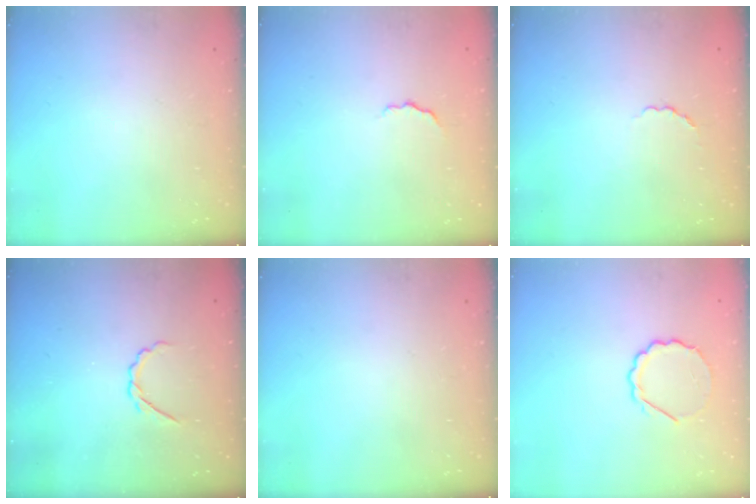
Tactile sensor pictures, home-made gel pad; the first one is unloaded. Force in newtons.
{"total": 4.0, "press": 3.9, "slide": 0.9}
{"total": 2.4, "press": 2.2, "slide": 1.0}
{"total": 2.4, "press": 2.3, "slide": 0.7}
{"total": 0.0}
{"total": 5.9, "press": 5.7, "slide": 1.5}